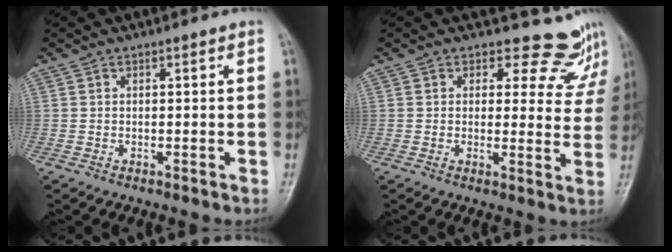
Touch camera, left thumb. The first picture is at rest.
{"total": 9.0, "force": [8.0, 4.0, 0.1], "torque": [0.047, -0.061, 0.071]}